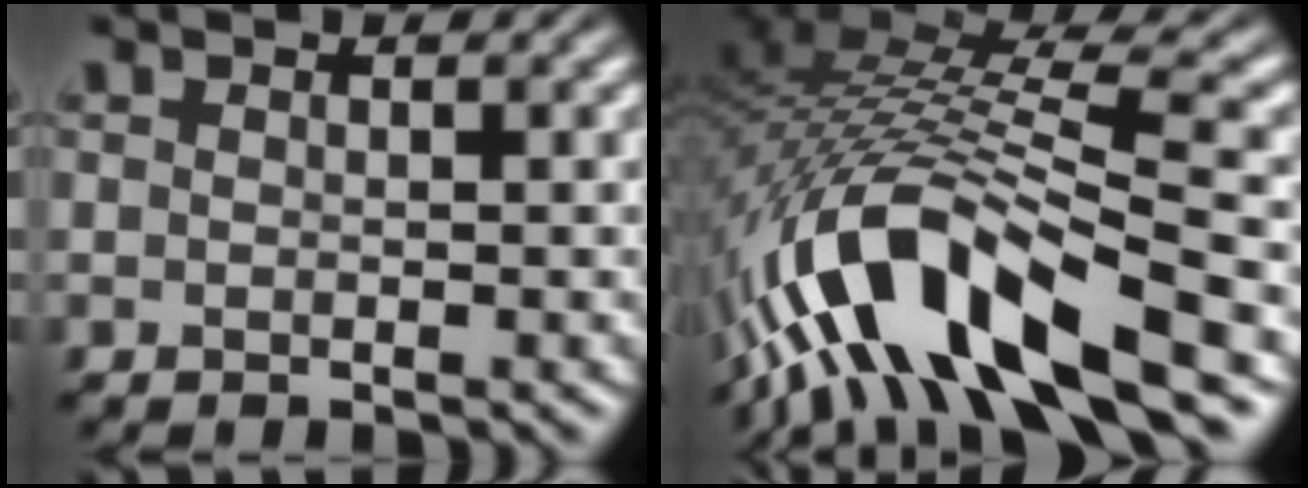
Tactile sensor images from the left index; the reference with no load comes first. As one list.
[{"total": 13.0, "force": [-6.1, 4.5, 10.5], "torque": [-0.206, 0.005, -0.095]}]